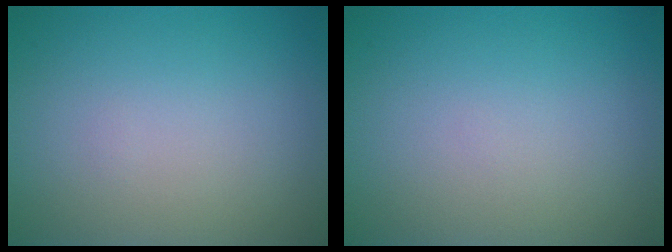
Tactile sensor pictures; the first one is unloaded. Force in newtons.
{"total": 0.0}